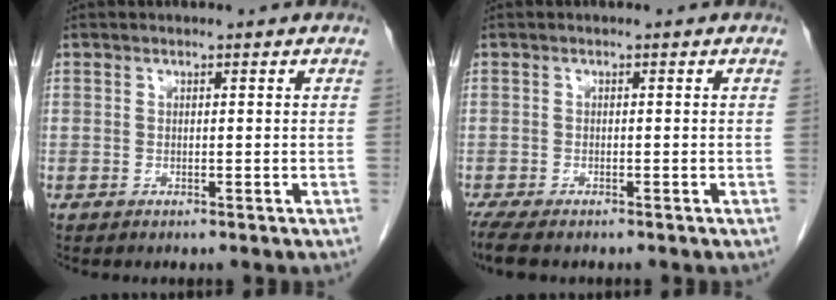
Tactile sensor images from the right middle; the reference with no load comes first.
{"total": 4.9, "force": [-3.9, 1.4, 2.7], "torque": [-0.052, -0.014, -0.061]}